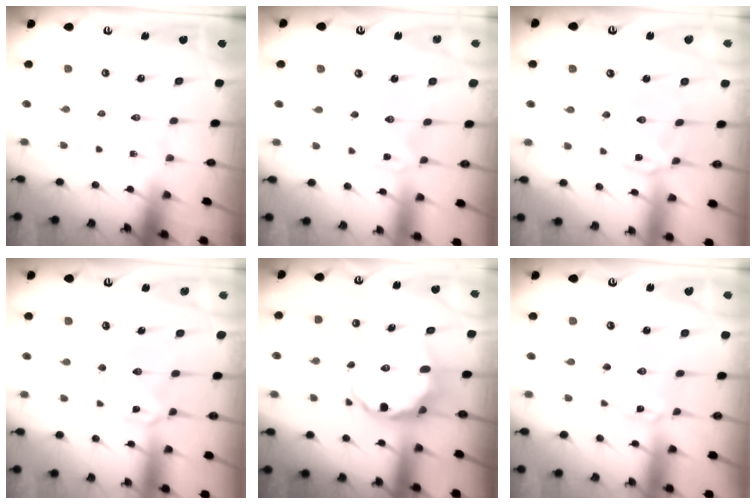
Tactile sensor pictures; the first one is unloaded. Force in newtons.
{"total": 0.0}
{"total": 1.9, "press": 1.9, "slide": 0.3}
{"total": 2.8, "press": 2.7, "slide": 0.5}
{"total": 8.2, "press": 8.0, "slide": 1.9}
{"total": 1.6, "press": 1.5, "slide": 0.1}